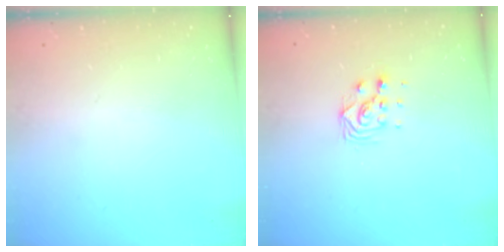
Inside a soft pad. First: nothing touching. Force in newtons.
{"total": 6.6, "press": 6.6, "slide": 0.4}